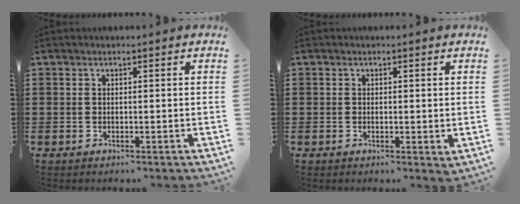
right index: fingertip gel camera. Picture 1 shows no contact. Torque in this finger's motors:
{"motor_torque": [1.10, 1.03, 0.03, 0.01]}